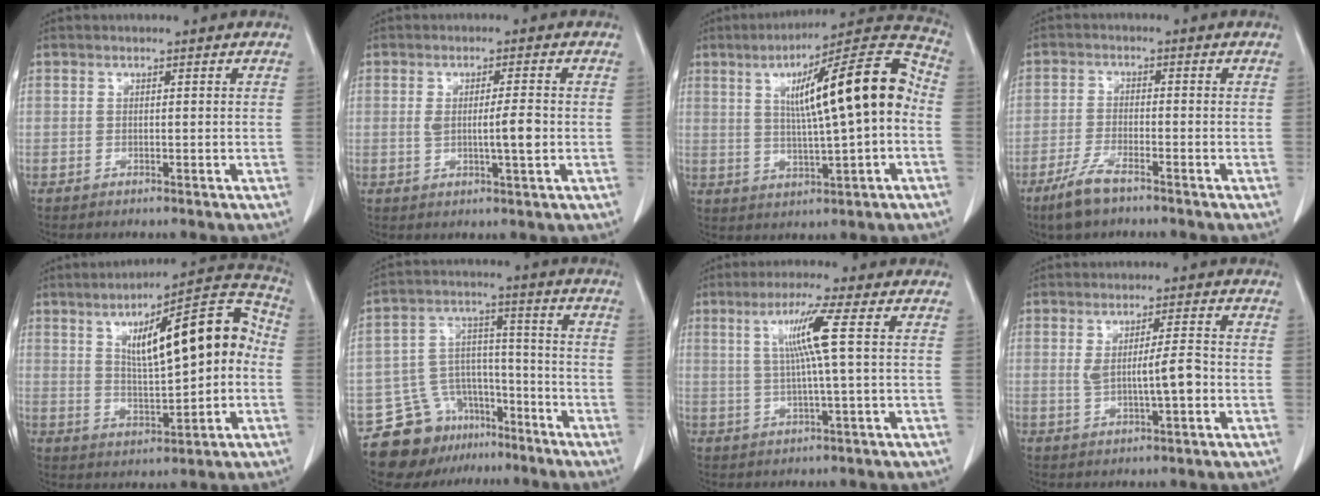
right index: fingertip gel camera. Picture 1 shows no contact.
{"total": 4.5, "force": [-0.3, 0.2, 4.5], "torque": [-0.077, -0.003, -0.003]}
{"total": 16.6, "force": [1.6, 2.0, 16.4], "torque": [-0.247, 0.034, 0.022]}
{"total": 5.3, "force": [-3.9, 1.1, 3.4], "torque": [-0.078, -0.008, -0.072]}
{"total": 15.7, "force": [2.2, 4.0, 15.0], "torque": [-0.215, 0.039, 0.035]}
{"total": 12.1, "force": [-9.0, 7.6, 2.9], "torque": [-0.045, 0.057, -0.142]}
{"total": 7.0, "force": [1.6, -1.3, 6.7], "torque": [-0.128, 0.004, 0.034]}
{"total": 5.7, "force": [-0.5, 0.7, 5.6], "torque": [-0.096, 0.003, -0.002]}